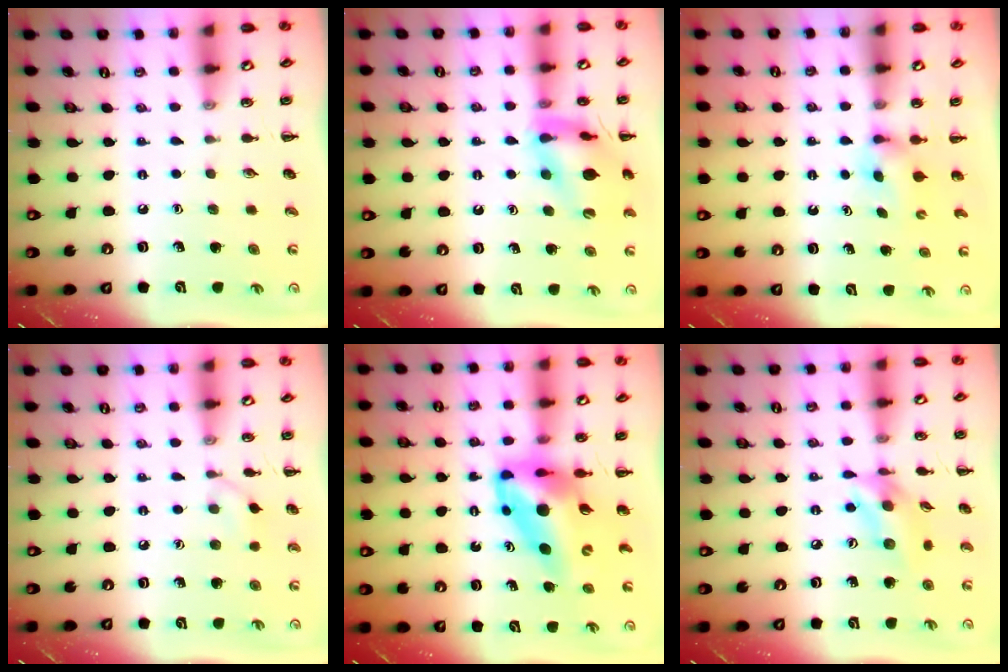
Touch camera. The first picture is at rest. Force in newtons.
{"total": 14.5, "press": 14.4, "slide": 1.7}
{"total": 2.9, "press": 2.8, "slide": 1.0}
{"total": 5.6, "press": 5.4, "slide": 1.6}
{"total": 12.3, "press": 11.7, "slide": 3.9}
{"total": 11.5, "press": 11.2, "slide": 2.2}